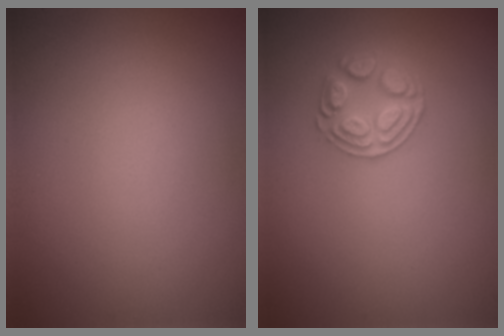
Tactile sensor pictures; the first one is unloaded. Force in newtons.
{"total": 2.6, "press": 2.6, "slide": 0.4}